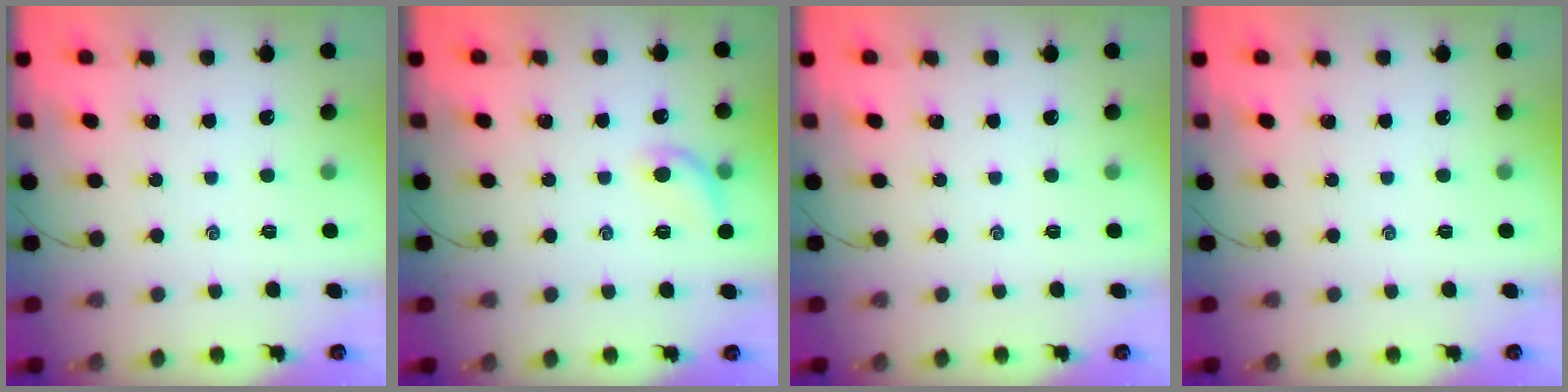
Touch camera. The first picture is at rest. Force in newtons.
{"total": 8.1, "press": 8.0, "slide": 1.4}
{"total": 0.0}
{"total": 0.0}